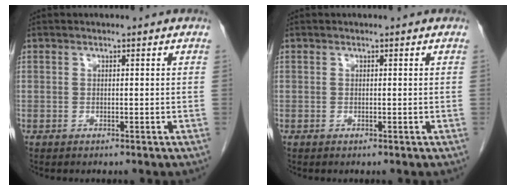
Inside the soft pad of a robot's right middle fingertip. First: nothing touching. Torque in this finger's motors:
{"motor_torque": [0.07, -0.09, 0.04, 0.00]}